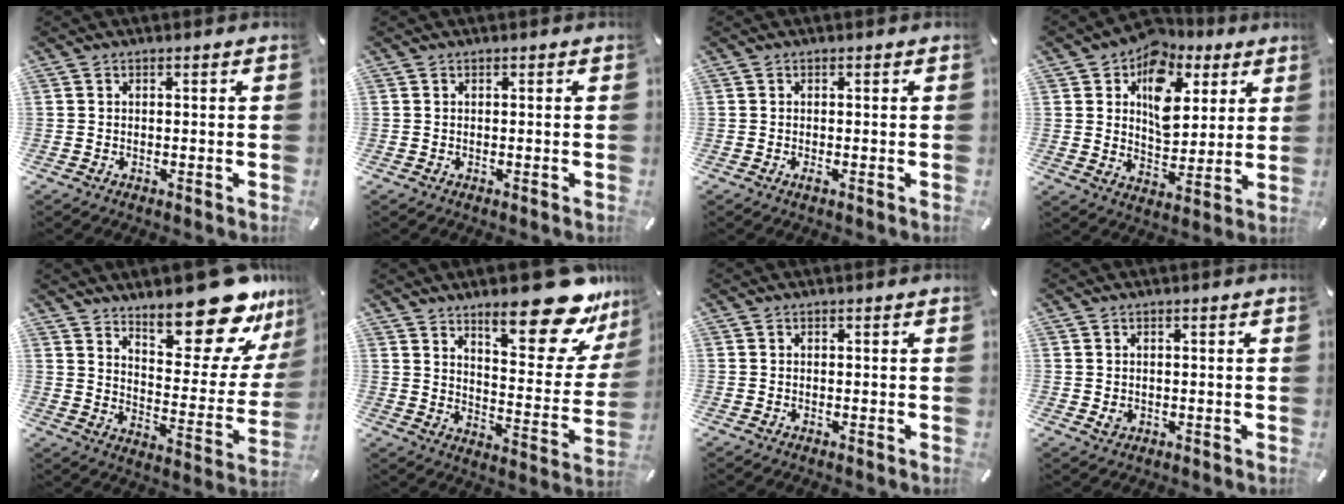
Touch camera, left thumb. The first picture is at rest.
{"total": 0.0}
{"total": 0.7, "force": [-0.2, 0.1, 0.7], "torque": [-0.012, -0.004, -0.002]}
{"total": 12.9, "force": [5.6, 9.4, 7.0], "torque": [-0.108, -0.029, 0.101]}
{"total": 22.4, "force": [16.8, 8.1, 12.2], "torque": [-0.145, -0.137, 0.278]}
{"total": 22.7, "force": [15.8, 7.6, 14.4], "torque": [-0.185, -0.123, 0.257]}
{"total": 0.0}
{"total": 1.6, "force": [0.0, 1.4, 0.8], "torque": [-0.006, -0.001, -0.001]}